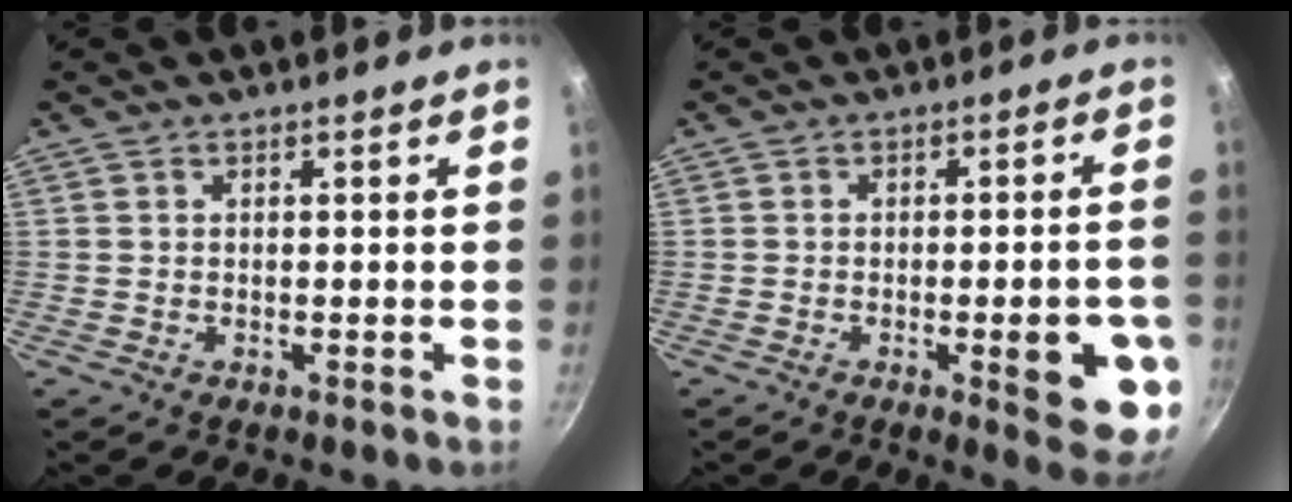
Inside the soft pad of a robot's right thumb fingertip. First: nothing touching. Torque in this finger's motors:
{"motor_torque": [1.54, 1.23, 1.46, -0.22, 0.03]}